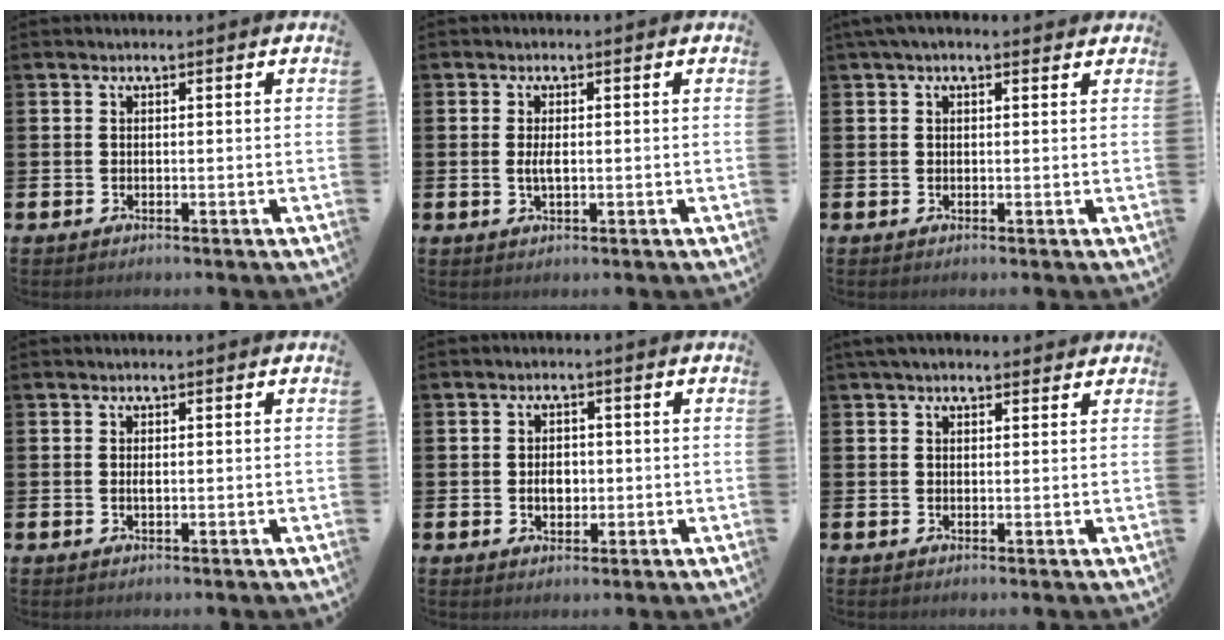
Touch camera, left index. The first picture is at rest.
{"total": 2.1, "force": [0.0, 0.8, 1.9], "torque": [-0.031, -0.001, -0.003]}
{"total": 1.4, "force": [0.9, 0.4, 0.9], "torque": [-0.012, 0.002, 0.015]}
{"total": 0.6, "force": [0.1, 0.2, 0.6], "torque": [-0.006, -0.003, 0.000]}
{"total": 2.8, "force": [-0.3, 2.1, 1.8], "torque": [-0.015, -0.003, -0.013]}
{"total": 2.2, "force": [1.9, 0.8, 0.8], "torque": [-0.006, -0.001, 0.032]}